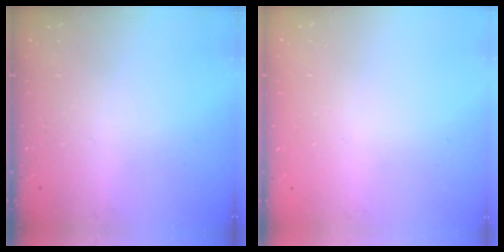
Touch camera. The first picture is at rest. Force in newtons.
{"total": 0.0}